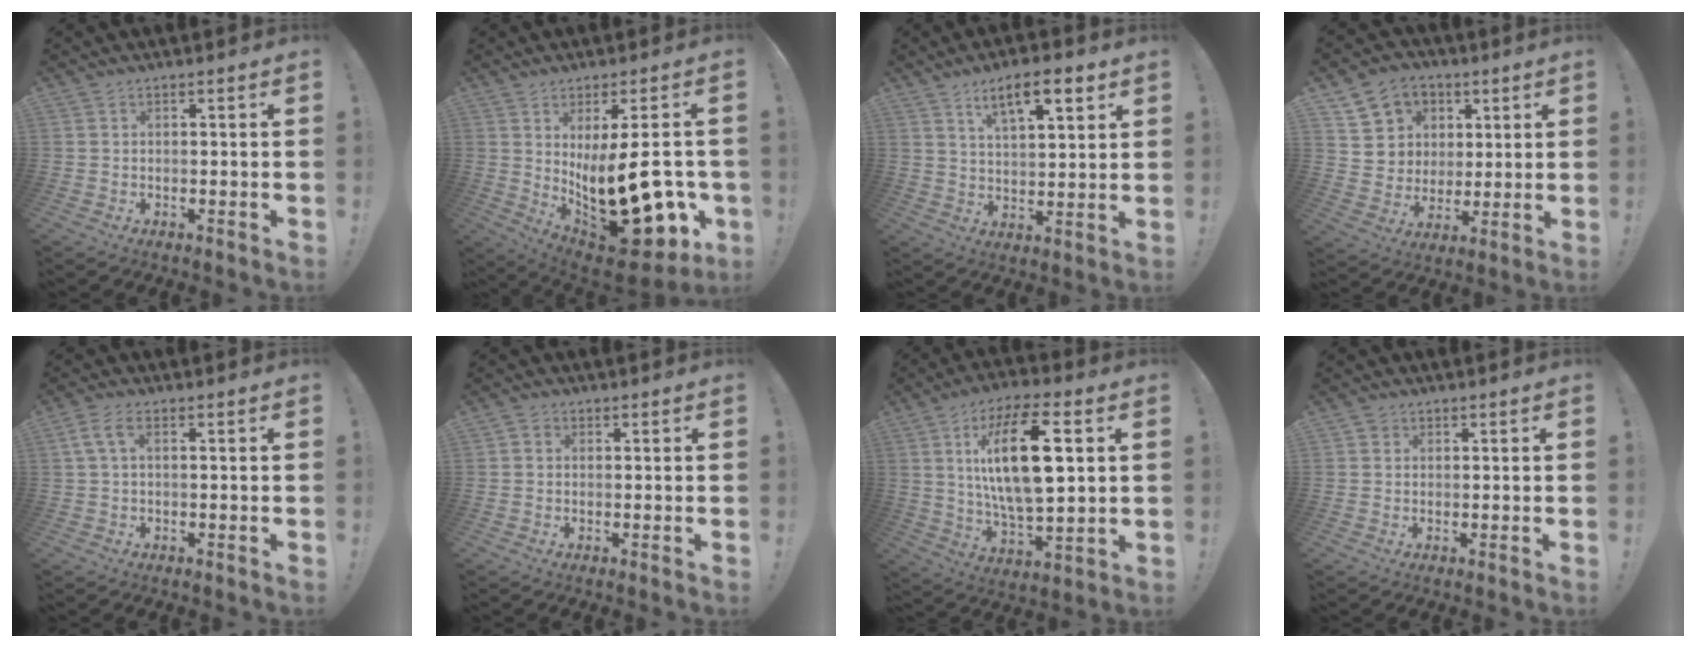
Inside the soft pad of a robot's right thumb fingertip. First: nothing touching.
{"total": 21.7, "force": [-0.8, 8.0, 20.2], "torque": [-0.315, -0.019, 0.002]}
{"total": 11.0, "force": [6.4, 3.8, 8.2], "torque": [-0.119, -0.021, 0.105]}
{"total": 10.4, "force": [4.0, 9.4, 1.8], "torque": [-0.022, -0.020, 0.088]}
{"total": 4.0, "force": [0.9, 1.6, 3.6], "torque": [-0.075, -0.001, 0.017]}
{"total": 1.5, "force": [0.0, 1.4, 0.6], "torque": [-0.011, 0.005, -0.001]}
{"total": 21.2, "force": [5.2, 8.3, 18.8], "torque": [-0.344, -0.006, 0.072]}
{"total": 1.4, "force": [0.7, 1.2, 0.2], "torque": [0.002, -0.001, 0.011]}